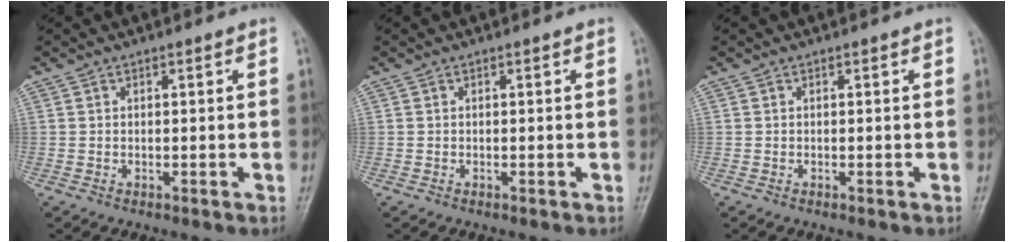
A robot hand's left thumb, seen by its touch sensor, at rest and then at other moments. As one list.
[{"total": 0.0}, {"total": 0.0}]